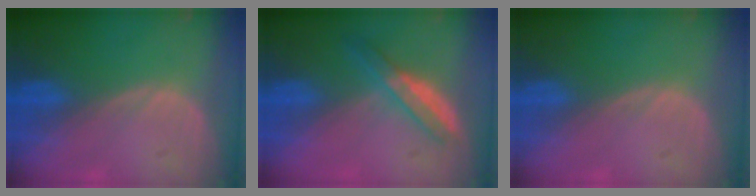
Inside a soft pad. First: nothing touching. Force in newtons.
{"total": 5.3, "press": 4.6, "slide": 2.6}
{"total": 0.0}